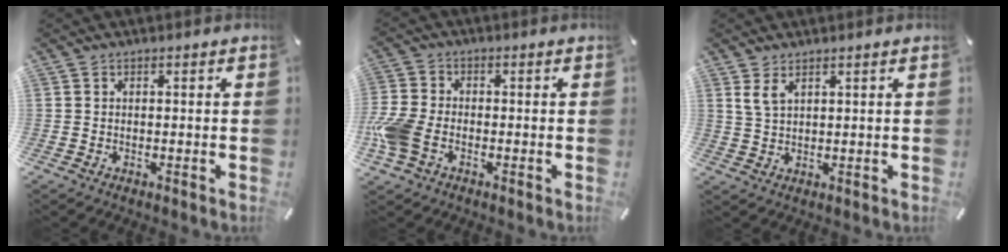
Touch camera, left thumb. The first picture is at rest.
{"total": 7.3, "force": [-2.3, 5.0, 4.8], "torque": [-0.113, 0.009, -0.042]}
{"total": 3.3, "force": [2.1, 1.4, 2.2], "torque": [-0.047, 0.000, 0.038]}